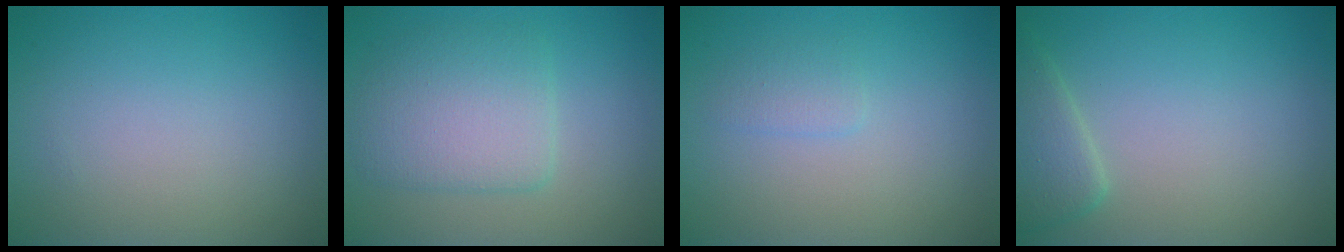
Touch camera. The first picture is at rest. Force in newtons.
{"total": 4.4, "press": 4.4, "slide": 0.2}
{"total": 1.1, "press": 1.1, "slide": 0.1}
{"total": 2.5, "press": 2.5, "slide": 0.3}